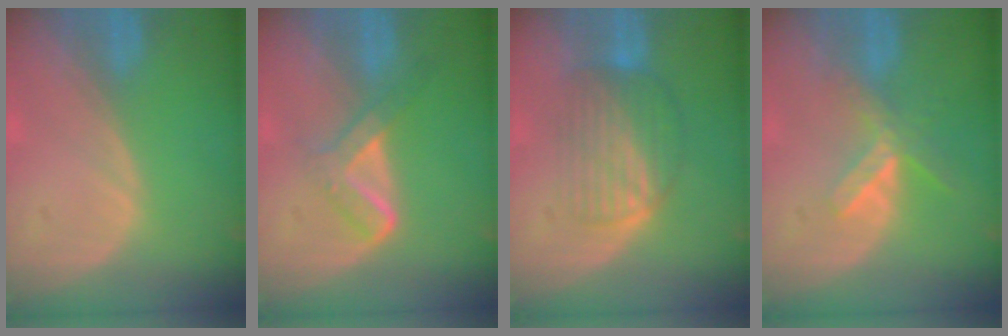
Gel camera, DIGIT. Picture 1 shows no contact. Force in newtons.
{"total": 5.2, "press": 4.6, "slide": 2.4}
{"total": 6.7, "press": 6.4, "slide": 1.8}
{"total": 5.5, "press": 5.0, "slide": 2.3}